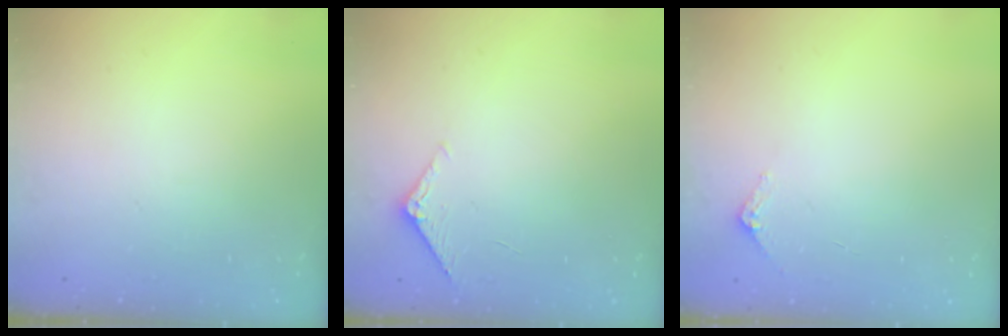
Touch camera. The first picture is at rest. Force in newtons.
{"total": 5.0, "press": 4.9, "slide": 0.5}
{"total": 2.9, "press": 2.9, "slide": 0.2}